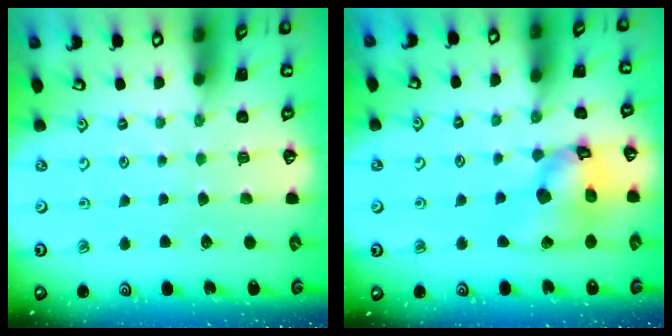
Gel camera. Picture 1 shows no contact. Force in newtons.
{"total": 14.5, "press": 14.4, "slide": 2.0}